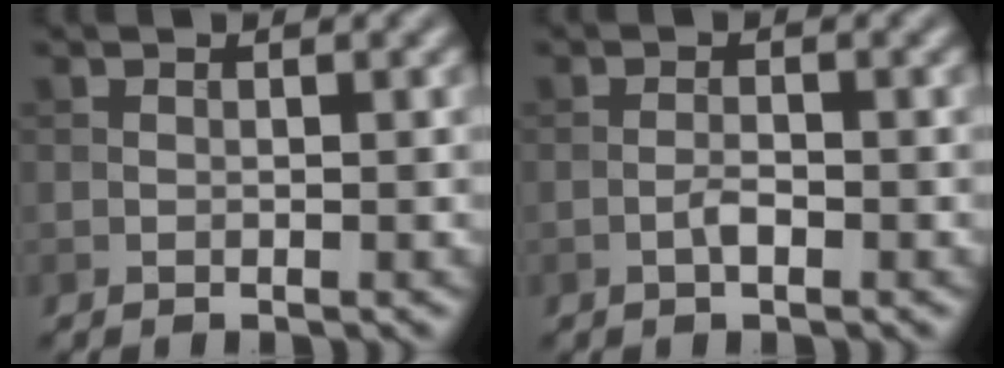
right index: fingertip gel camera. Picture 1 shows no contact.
{"total": 1.2, "force": [-0.6, 0.4, 1.0], "torque": [-0.021, 0.003, -0.014]}